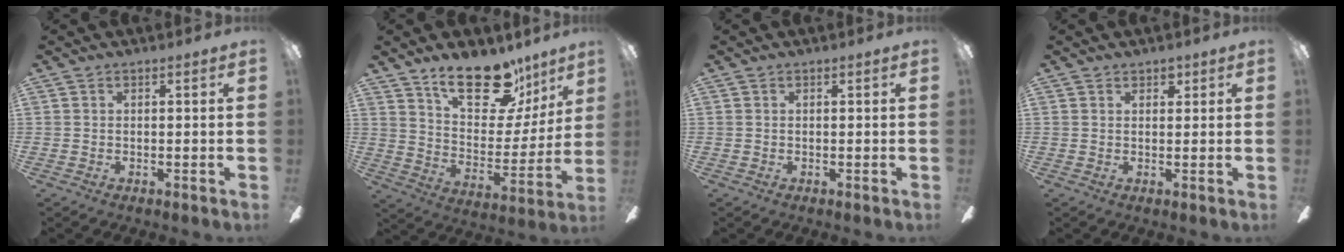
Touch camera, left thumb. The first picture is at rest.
{"total": 21.2, "force": [14.6, 10.0, 11.8], "torque": [-0.169, -0.087, 0.252]}
{"total": 0.0}
{"total": 2.0, "force": [1.4, 1.2, 0.7], "torque": [0.001, -0.002, 0.022]}